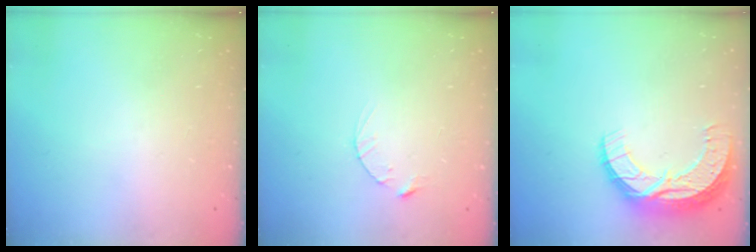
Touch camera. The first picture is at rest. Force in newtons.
{"total": 2.5, "press": 2.5, "slide": 0.4}
{"total": 12.5, "press": 12.5, "slide": 0.7}